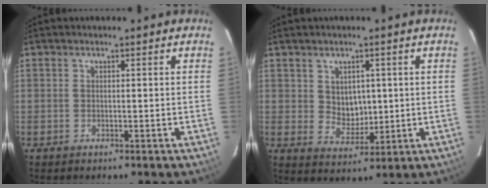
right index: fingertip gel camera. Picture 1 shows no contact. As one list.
[{"total": 5.1, "force": [1.3, 4.2, 2.6], "torque": [-0.040, 0.005, 0.034]}]